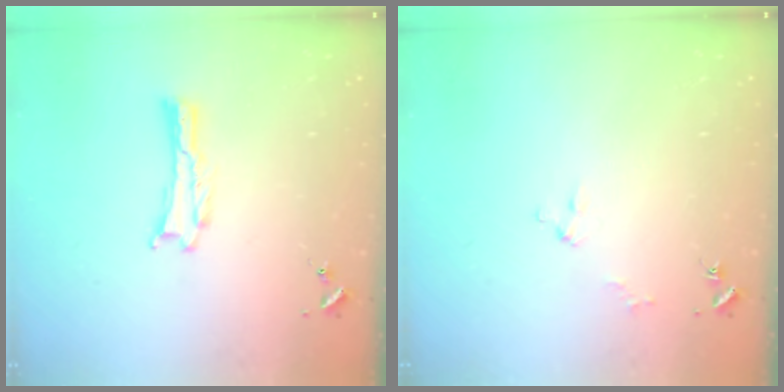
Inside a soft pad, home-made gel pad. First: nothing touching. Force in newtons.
{"total": 2.0, "press": 2.0, "slide": 0.1}